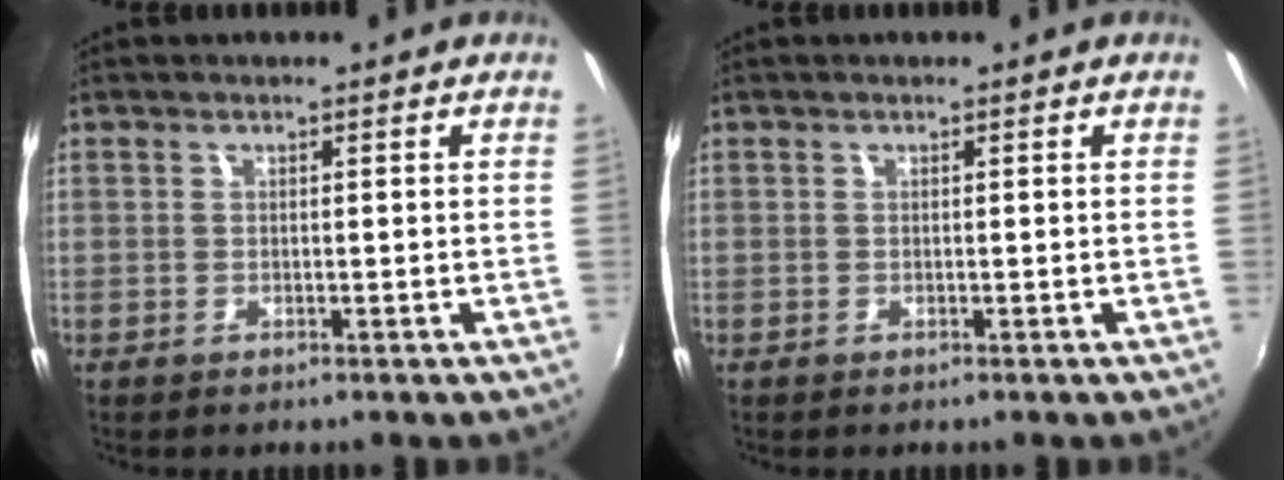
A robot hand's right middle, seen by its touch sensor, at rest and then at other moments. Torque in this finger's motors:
{"motor_torque": [0.00, 0.00, 0.00, 0.00]}